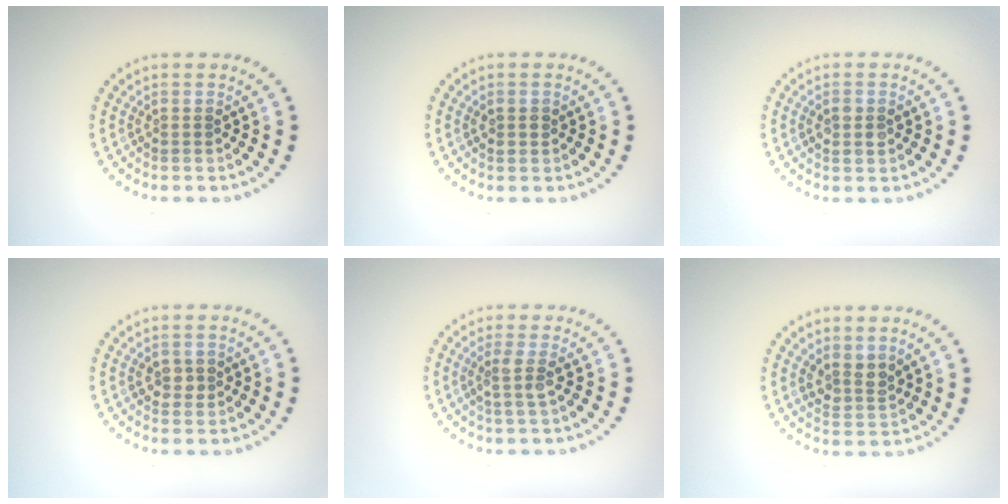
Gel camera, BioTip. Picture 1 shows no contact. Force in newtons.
{"total": 1.0, "press": 1.0, "slide": 0.2}
{"total": 1.4, "press": 1.4, "slide": 0.2}
{"total": 1.6, "press": 1.6, "slide": 0.2}
{"total": 1.8, "press": 1.4, "slide": 1.2}
{"total": 2.2, "press": 1.8, "slide": 1.2}